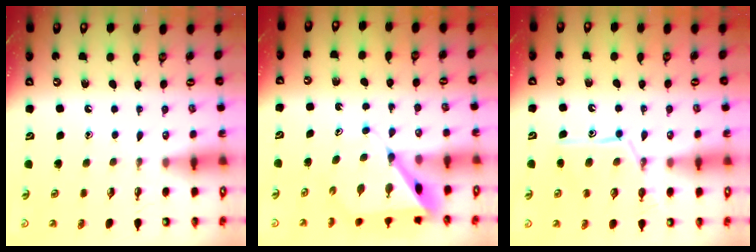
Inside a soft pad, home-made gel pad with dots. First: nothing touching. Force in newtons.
{"total": 7.5, "press": 7.5, "slide": 0.7}
{"total": 12.5, "press": 12.5, "slide": 1.0}